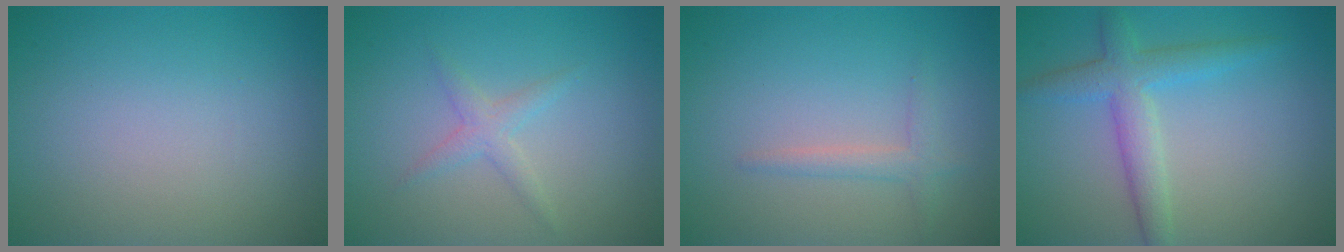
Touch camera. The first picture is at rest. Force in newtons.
{"total": 1.6, "press": 1.6, "slide": 0.1}
{"total": 1.6, "press": 1.6, "slide": 0.1}
{"total": 3.6, "press": 3.6, "slide": 0.1}